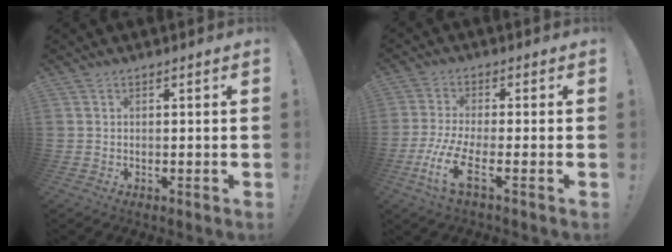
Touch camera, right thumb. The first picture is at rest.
{"total": 10.5, "force": [-3.7, 2.9, 9.4], "torque": [-0.198, -0.007, -0.068]}